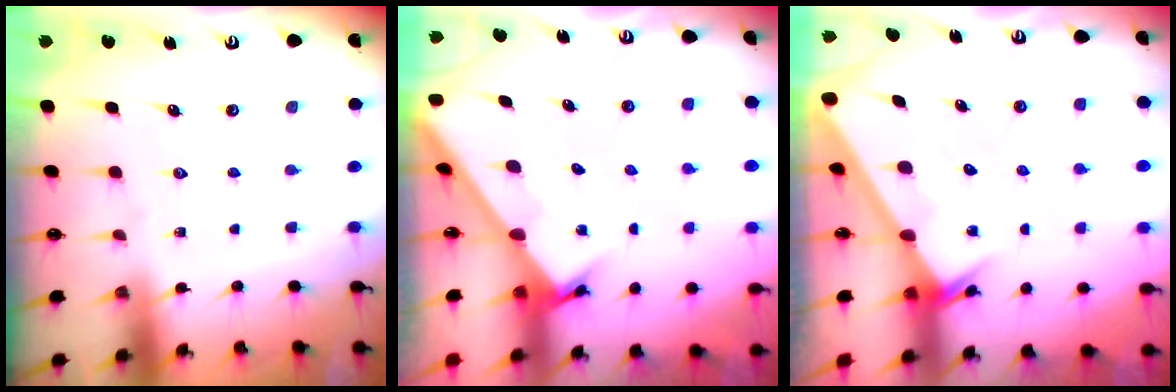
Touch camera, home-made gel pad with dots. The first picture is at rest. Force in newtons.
{"total": 1.8, "press": 1.8, "slide": 0.2}
{"total": 2.5, "press": 2.5, "slide": 0.3}